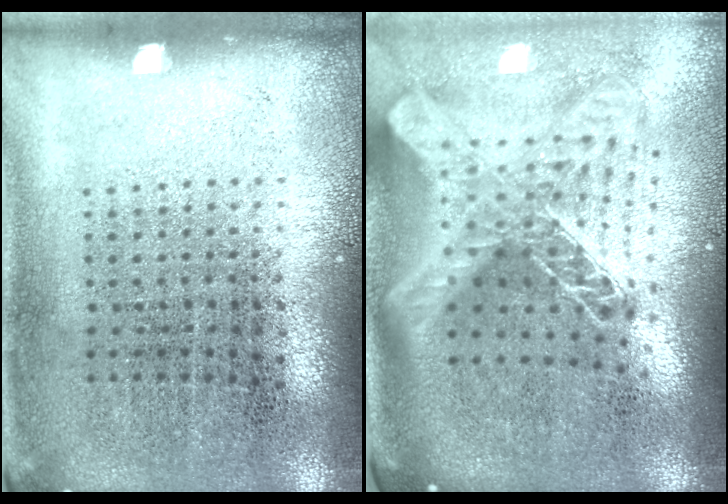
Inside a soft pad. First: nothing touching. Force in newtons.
{"total": 2.9, "press": 2.0, "slide": 2.0}